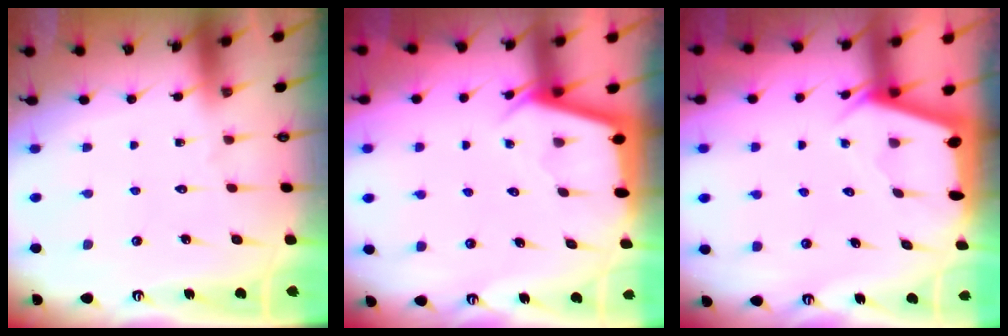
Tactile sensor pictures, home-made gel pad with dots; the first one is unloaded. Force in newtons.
{"total": 2.8, "press": 2.8, "slide": 0.4}
{"total": 2.3, "press": 2.3, "slide": 0.3}